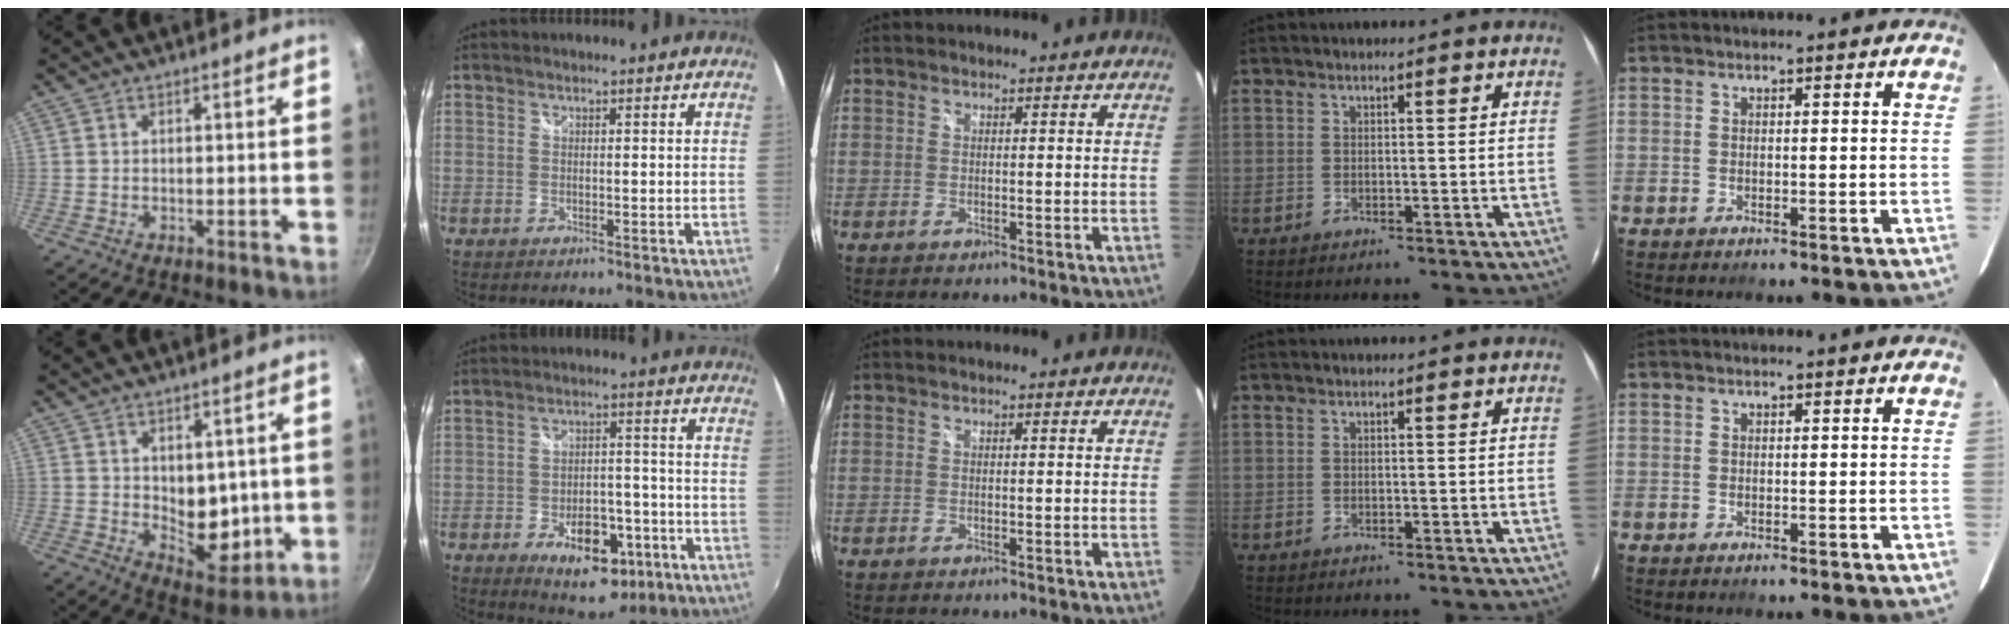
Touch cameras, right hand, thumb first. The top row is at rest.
{"thumb": {"total": 10.3, "force": [0.8, 7.0, 7.5], "torque": [-0.065, -0.035, 0.024]}, "index": {"total": 12.8, "force": [-6.4, 7.0, 8.6], "torque": [-0.138, 0.011, -0.078]}}